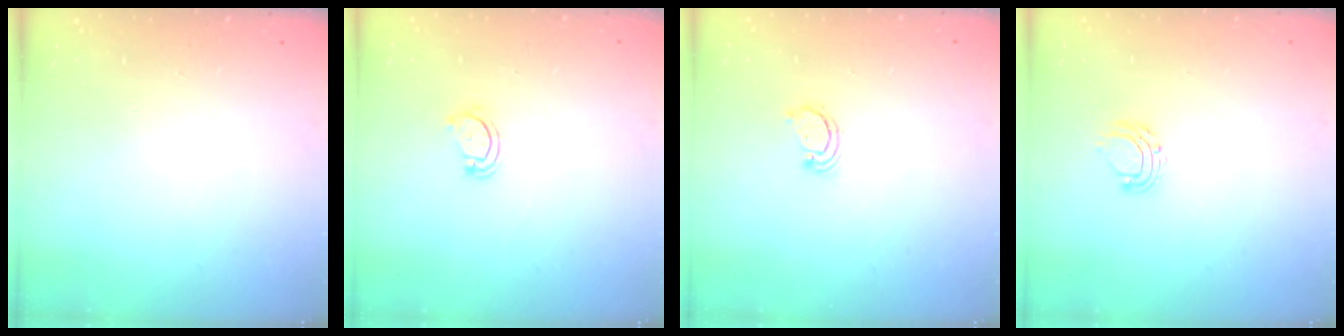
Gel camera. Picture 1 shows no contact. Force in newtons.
{"total": 4.1, "press": 4.0, "slide": 0.4}
{"total": 2.4, "press": 2.4, "slide": 0.2}
{"total": 5.7, "press": 5.7, "slide": 0.4}